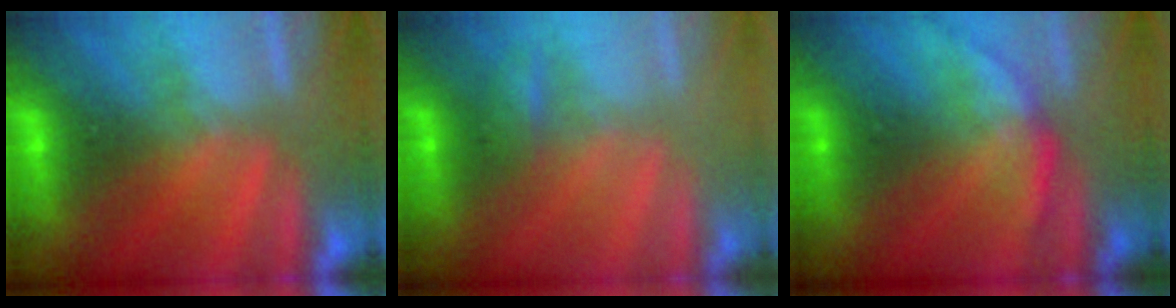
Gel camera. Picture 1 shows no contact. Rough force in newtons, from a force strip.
{"total": 2.1}
{"total": 2.1}